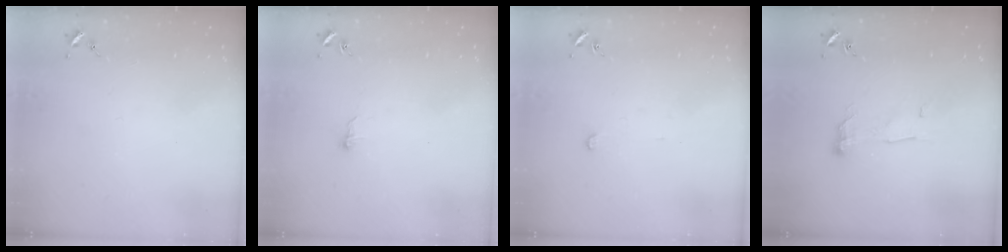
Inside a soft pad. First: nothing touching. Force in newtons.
{"total": 4.2, "press": 4.2, "slide": 0.3}
{"total": 2.4, "press": 2.4, "slide": 0.2}
{"total": 7.5, "press": 7.5, "slide": 0.2}